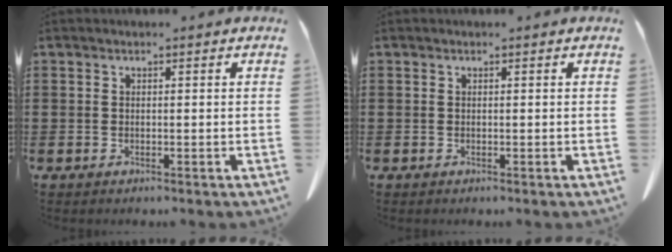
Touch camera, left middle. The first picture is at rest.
{"total": 0.0}